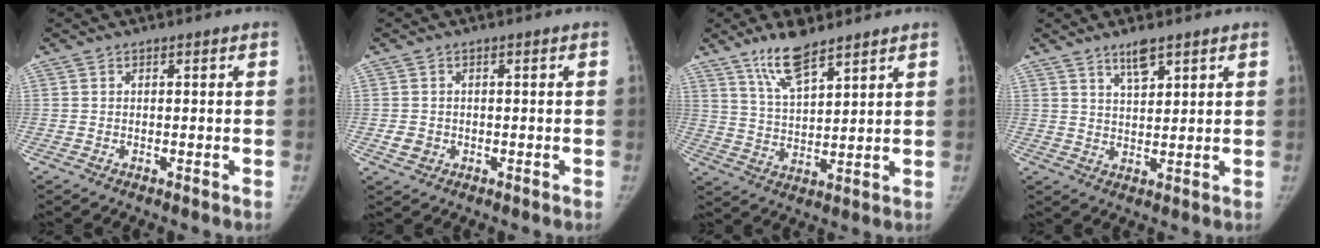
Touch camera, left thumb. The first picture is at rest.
{"total": 2.4, "force": [-0.5, 2.2, 1.0], "torque": [-0.009, 0.002, -0.002]}
{"total": 8.7, "force": [6.5, 2.4, 5.4], "torque": [-0.092, -0.039, 0.129]}
{"total": 4.6, "force": [3.2, 1.4, 2.9], "torque": [-0.042, -0.022, 0.060]}